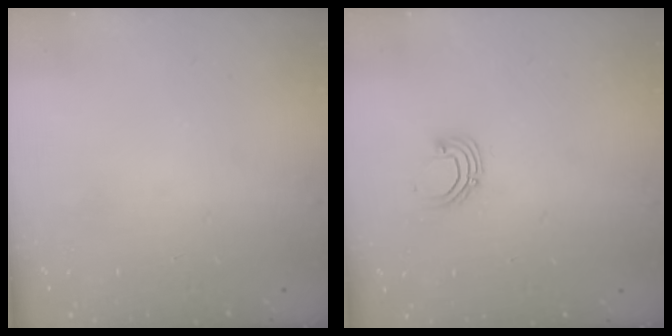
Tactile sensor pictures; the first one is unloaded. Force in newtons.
{"total": 3.4, "press": 3.4, "slide": 0.3}